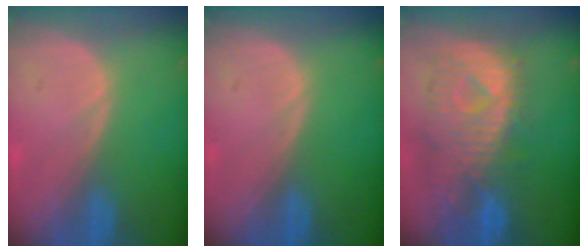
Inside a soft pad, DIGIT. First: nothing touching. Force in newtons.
{"total": 0.0}
{"total": 11.1, "press": 9.8, "slide": 5.2}